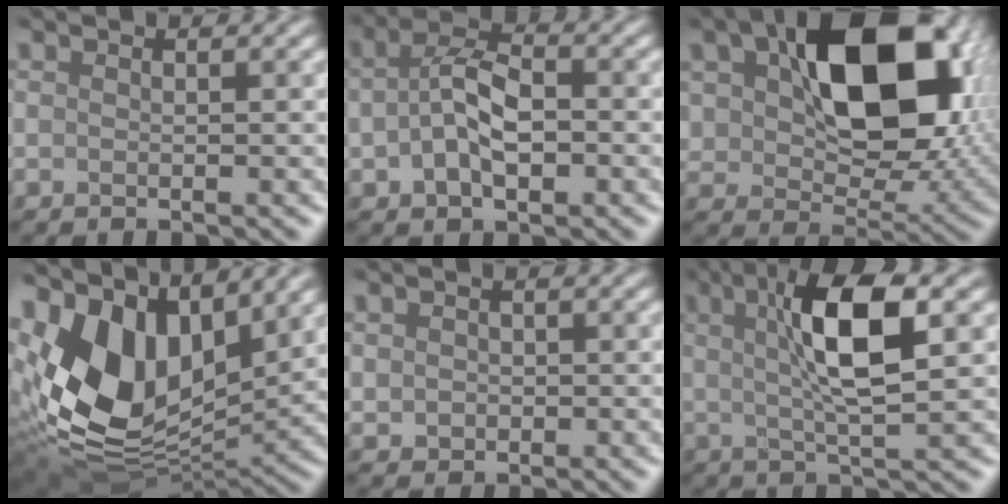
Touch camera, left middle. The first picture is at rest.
{"total": 4.4, "force": [-0.2, 2.7, 3.4], "torque": [-0.073, 0.007, -0.009]}
{"total": 14.0, "force": [4.5, 8.6, 10.2], "torque": [-0.167, 0.008, 0.084]}
{"total": 12.1, "force": [4.3, 7.6, 8.4], "torque": [-0.194, -0.001, 0.080]}
{"total": 1.1, "force": [0.4, 0.9, -0.4], "torque": [0.004, -0.003, 0.012]}
{"total": 6.6, "force": [2.4, 1.1, 6.1], "torque": [-0.103, 0.013, 0.040]}